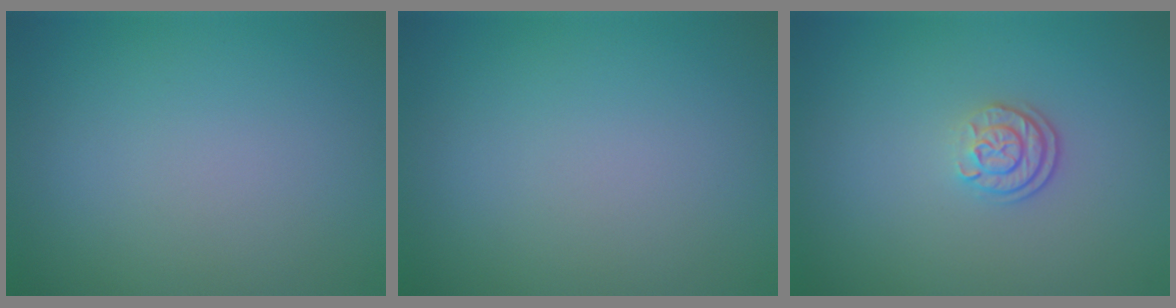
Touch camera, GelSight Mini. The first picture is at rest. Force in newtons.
{"total": 0.0}
{"total": 2.2, "press": 1.8, "slide": 1.3}